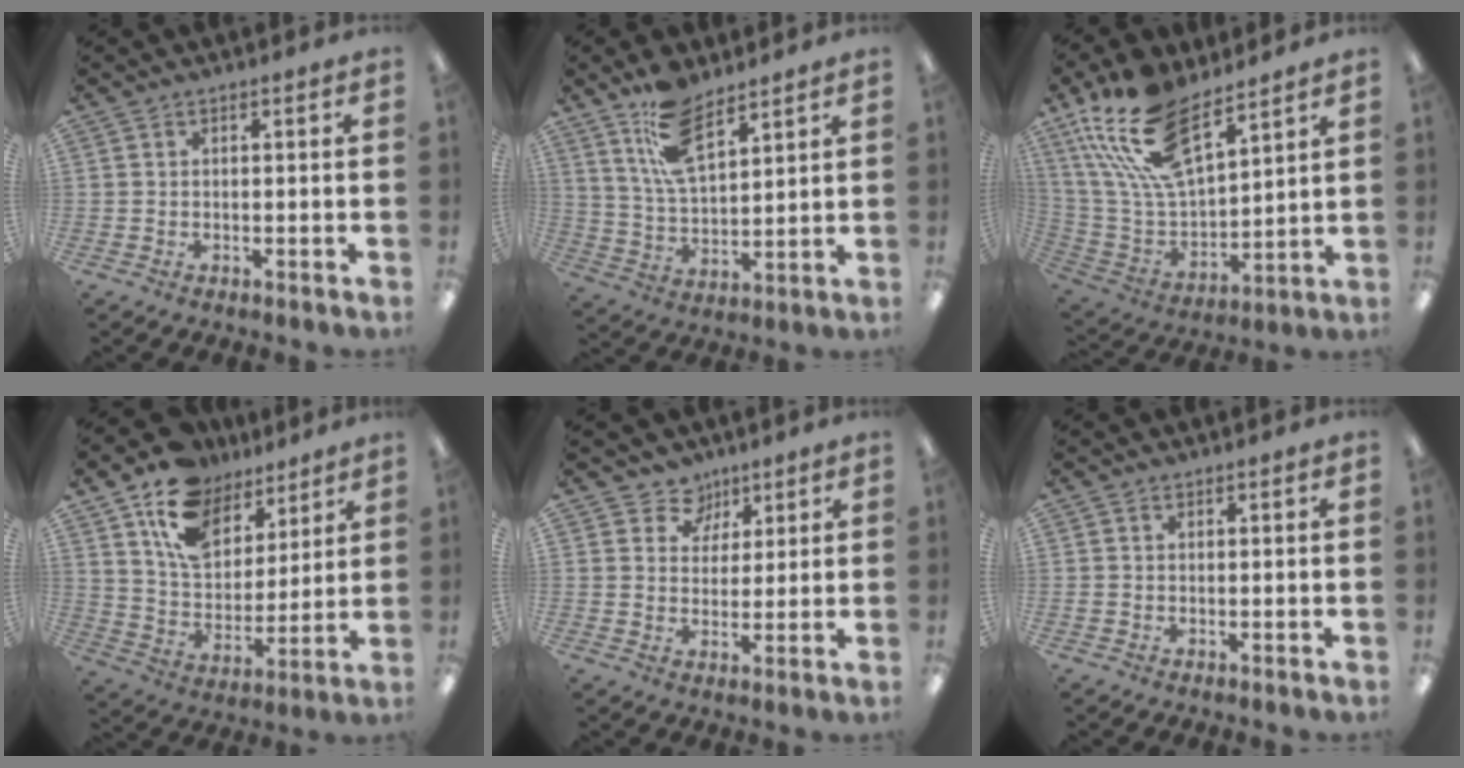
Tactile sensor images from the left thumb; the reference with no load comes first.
{"total": 12.6, "force": [8.5, 5.3, 7.6], "torque": [-0.151, -0.028, 0.157]}
{"total": 21.3, "force": [14.2, 9.4, 12.8], "torque": [-0.275, -0.074, 0.256]}
{"total": 15.6, "force": [10.0, 10.1, 6.5], "torque": [-0.122, -0.047, 0.190]}
{"total": 6.3, "force": [4.1, 4.8, 0.4], "torque": [-0.004, -0.027, 0.074]}
{"total": 0.6, "force": [0.0, 0.5, 0.3], "torque": [-0.005, 0.004, -0.001]}